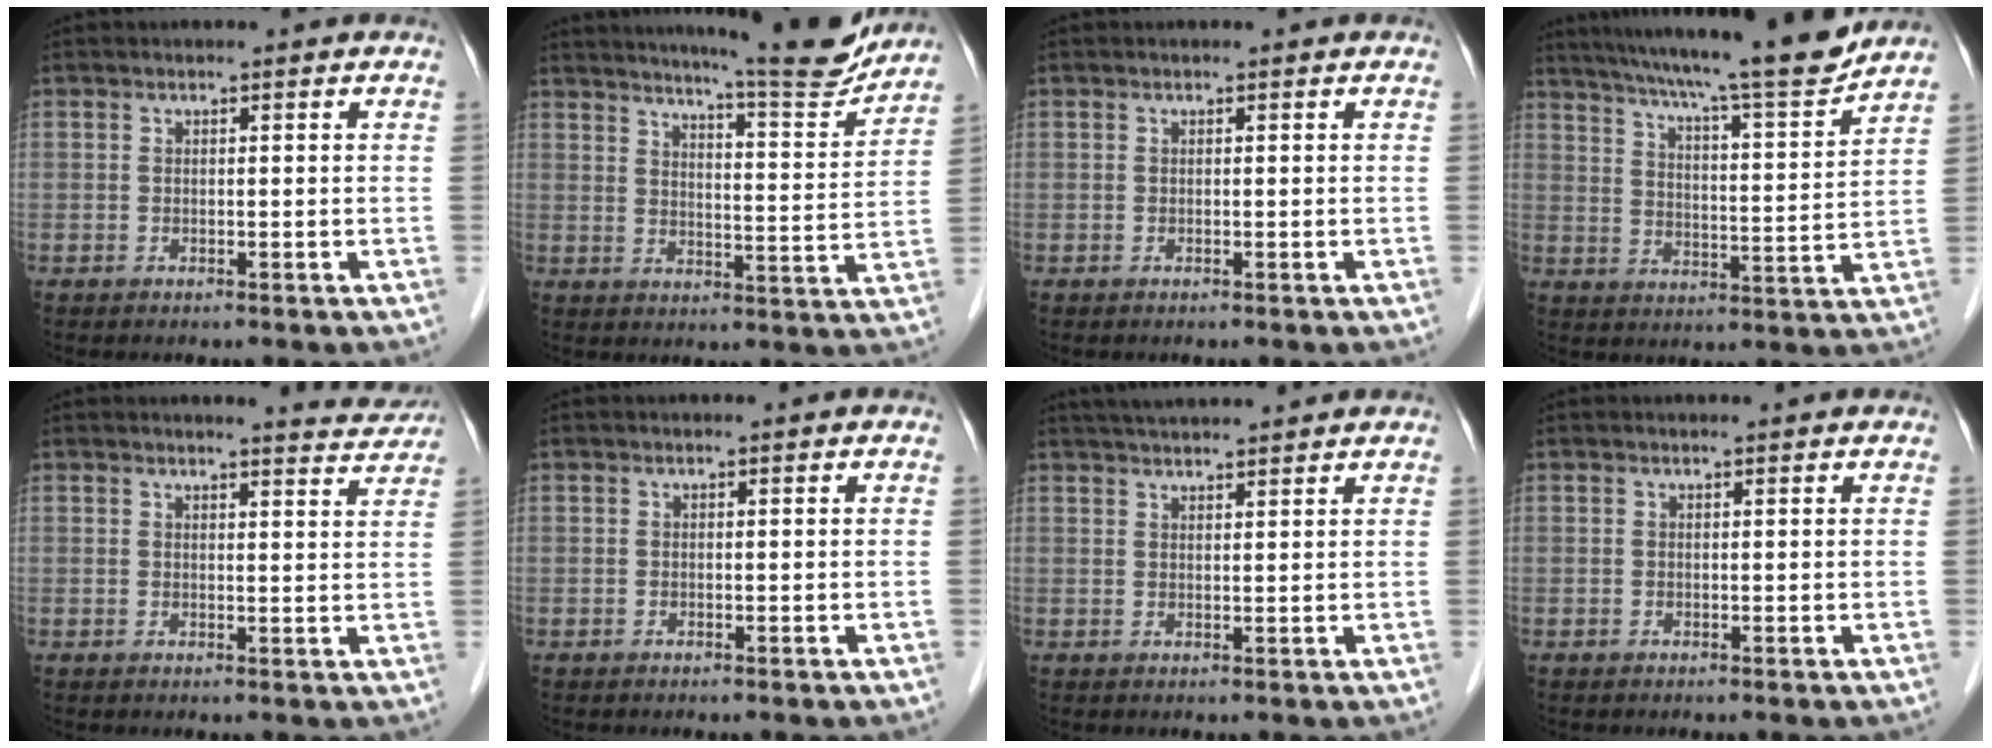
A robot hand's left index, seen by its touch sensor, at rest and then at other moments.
{"total": 14.6, "force": [13.6, 0.1, 5.4], "torque": [-0.083, -0.034, 0.177]}
{"total": 0.0}
{"total": 18.1, "force": [15.9, -0.5, 8.6], "torque": [-0.139, -0.019, 0.229]}
{"total": 4.7, "force": [4.7, 0.0, 0.3], "torque": [-0.012, -0.021, 0.041]}
{"total": 0.0}
{"total": 8.1, "force": [7.4, 0.3, 3.2], "torque": [-0.053, 0.035, 0.108]}
{"total": 1.0, "force": [1.0, 0.0, 0.1], "torque": [-0.010, 0.003, 0.012]}